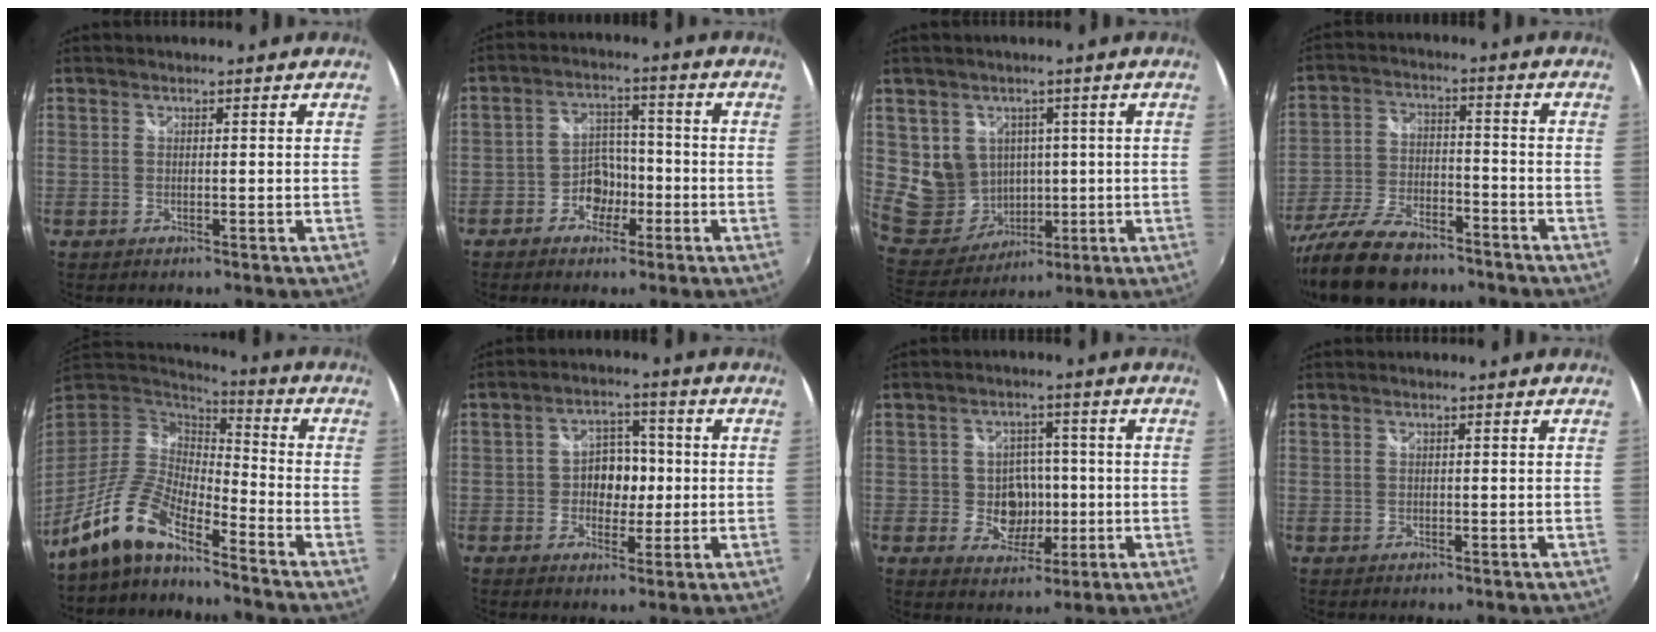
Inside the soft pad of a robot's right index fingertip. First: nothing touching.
{"total": 6.1, "force": [-3.1, 4.6, 2.4], "torque": [-0.045, 0.017, -0.049]}
{"total": 11.1, "force": [2.2, 10.3, 3.3], "torque": [-0.091, 0.007, 0.064]}
{"total": 18.0, "force": [-13.9, 7.0, 9.0], "torque": [-0.198, -0.025, -0.243]}
{"total": 11.8, "force": [-9.4, 2.9, 6.5], "torque": [-0.136, 0.003, -0.188]}
{"total": 6.5, "force": [-0.8, 5.4, 3.6], "torque": [-0.059, 0.015, -0.011]}
{"total": 6.8, "force": [-0.9, 6.0, 3.0], "torque": [-0.061, 0.010, -0.007]}
{"total": 0.0}